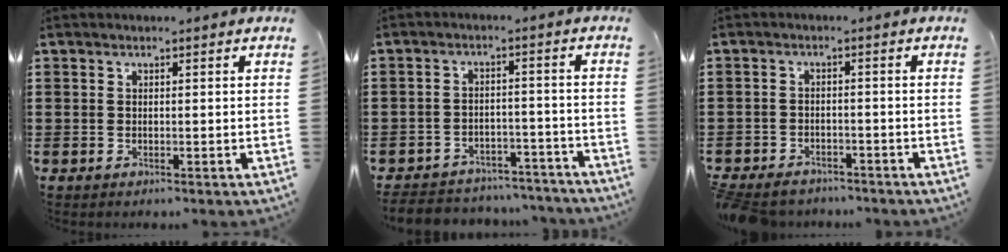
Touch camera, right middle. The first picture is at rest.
{"total": 4.5, "force": [-4.4, 0.8, 0.2], "torque": [-0.005, 0.011, -0.093]}
{"total": 3.0, "force": [-2.9, 0.7, 0.1], "torque": [-0.015, 0.001, -0.065]}